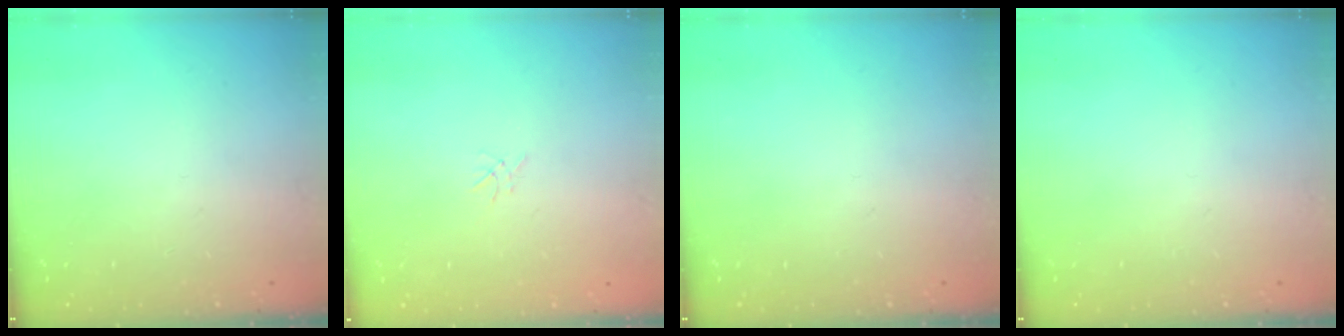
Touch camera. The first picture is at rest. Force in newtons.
{"total": 0.0}
{"total": 0.0}
{"total": 0.0}